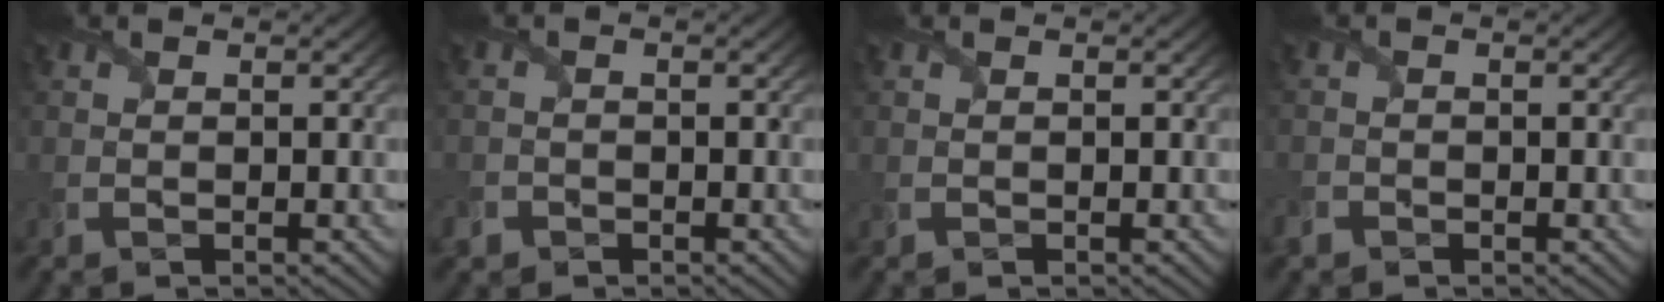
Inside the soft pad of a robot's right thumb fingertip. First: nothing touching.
{"total": 1.9, "force": [-1.2, 1.5, 0.3], "torque": [-0.006, -0.005, -0.030]}
{"total": 0.0}
{"total": 1.4, "force": [-1.0, 0.9, 0.3], "torque": [-0.010, -0.003, -0.028]}